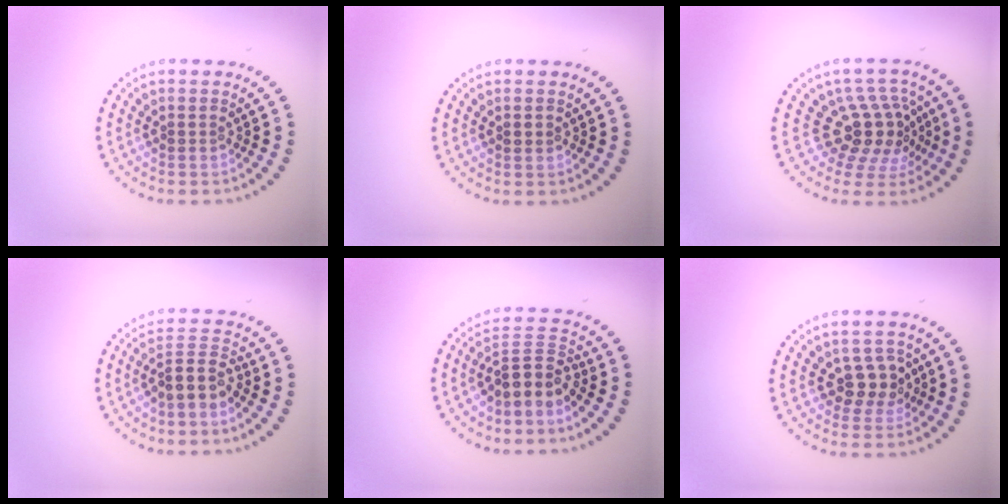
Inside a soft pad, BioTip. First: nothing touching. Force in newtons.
{"total": 1.0, "press": 1.0, "slide": 0.2}
{"total": 4.5, "press": 3.4, "slide": 2.9}
{"total": 2.8, "press": 2.2, "slide": 1.7}
{"total": 3.4, "press": 2.8, "slide": 1.9}
{"total": 2.9, "press": 2.8, "slide": 0.9}